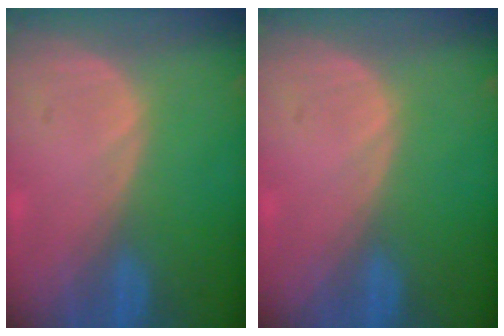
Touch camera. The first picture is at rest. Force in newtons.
{"total": 0.0}